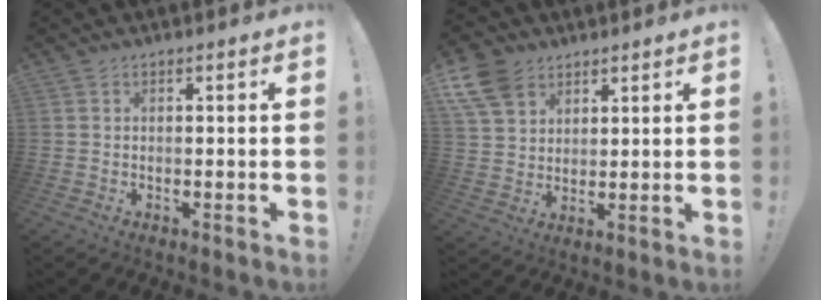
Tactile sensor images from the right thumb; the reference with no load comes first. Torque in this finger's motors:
{"motor_torque": [-0.38, 0.56, 0.14, 0.23, 0.17]}